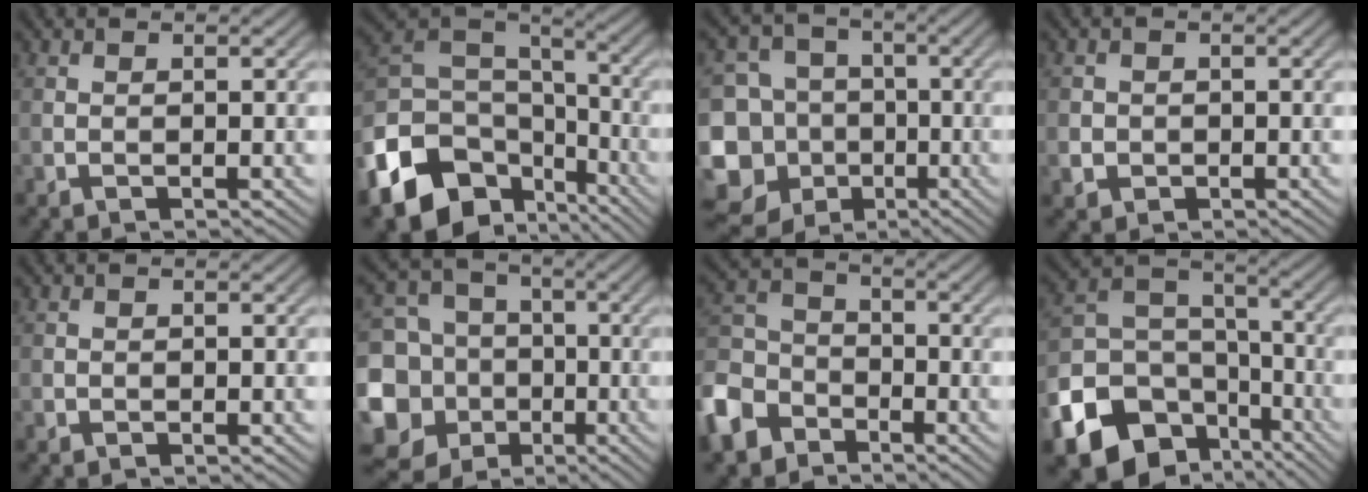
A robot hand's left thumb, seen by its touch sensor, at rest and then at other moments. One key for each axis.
{"total": 15.0, "fx": -7.4, "fy": 10.6, "fz": 7.6, "tx": -0.202, "ty": -0.035, "tz": -0.133}
{"total": 16.9, "fx": -6.3, "fy": 14.7, "fz": 5.5, "tx": -0.189, "ty": -0.018, "tz": -0.110}
{"total": 2.3, "fx": -0.4, "fy": 2.2, "fz": 0.4, "tx": -0.008, "ty": -0.005, "tz": -0.012}
{"total": 0.5, "fx": -0.2, "fy": 0.5, "fz": 0.0, "tx": 0.004, "ty": -0.004, "tz": -0.006}
{"total": 17.0, "fx": -4.2, "fy": 15.2, "fz": 6.2, "tx": -0.217, "ty": -0.017, "tz": -0.090}
{"total": 9.9, "fx": -5.9, "fy": 6.7, "fz": 4.3, "tx": -0.121, "ty": -0.011, "tz": -0.143}
{"total": 16.2, "fx": -8.3, "fy": 11.9, "fz": 7.1, "tx": -0.205, "ty": -0.048, "tz": -0.131}